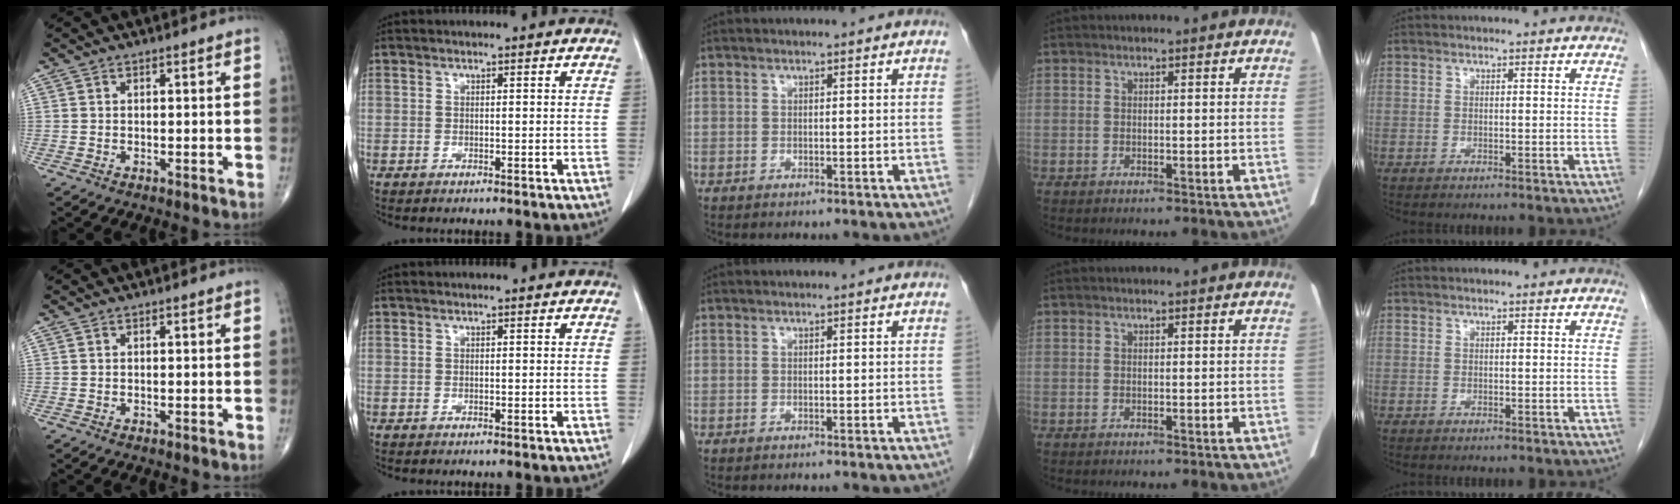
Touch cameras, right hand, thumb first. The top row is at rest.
{}